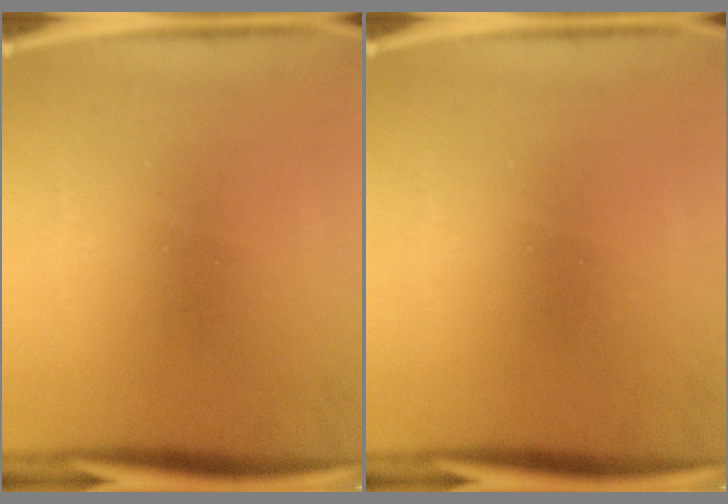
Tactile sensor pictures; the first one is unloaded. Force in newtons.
{"total": 0.0}